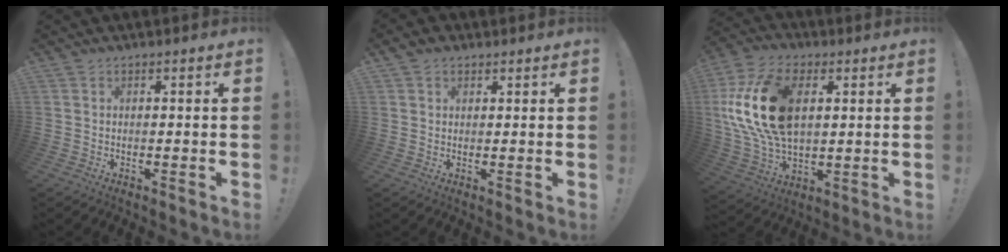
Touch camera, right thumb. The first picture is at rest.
{"total": 2.3, "force": [1.3, 1.7, 0.8], "torque": [-0.004, -0.006, 0.022]}
{"total": 21.9, "force": [4.4, 13.5, 16.7], "torque": [-0.318, 0.003, 0.083]}